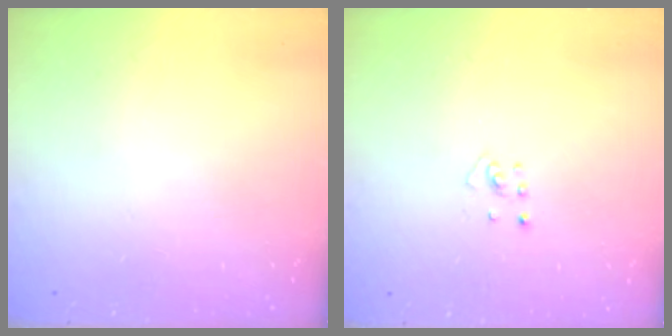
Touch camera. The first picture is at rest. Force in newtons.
{"total": 2.5, "press": 2.4, "slide": 0.5}